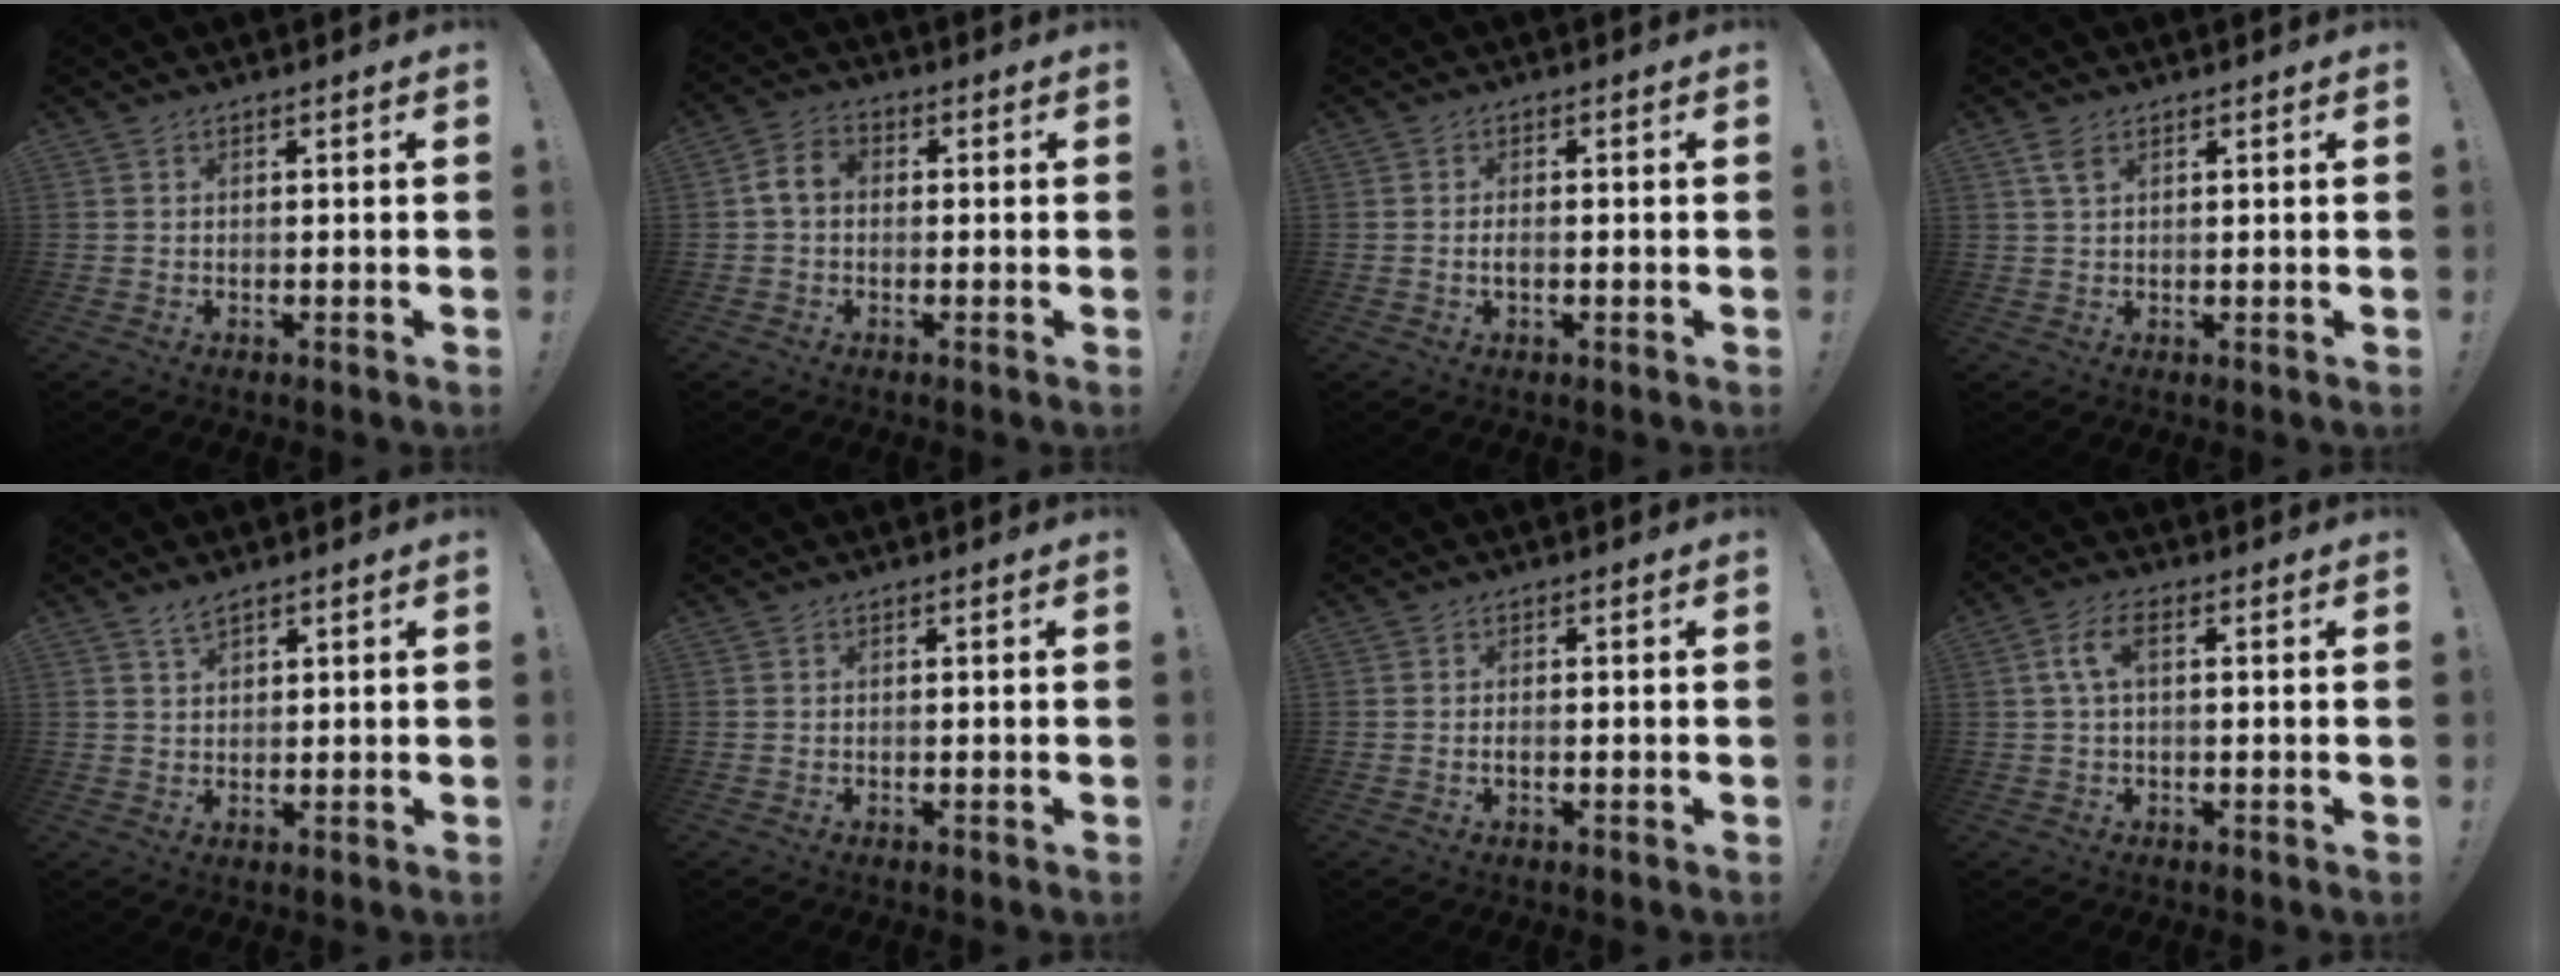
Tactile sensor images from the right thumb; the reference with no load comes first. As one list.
[{"total": 5.9, "force": [-0.1, 4.1, 4.3], "torque": [-0.086, 0.020, 0.002]}, {"total": 2.0, "force": [-0.6, 0.8, 1.7], "torque": [-0.031, 0.005, -0.011]}, {"total": 3.7, "force": [1.9, 1.8, 2.6], "torque": [-0.051, -0.002, 0.036]}, {"total": 3.2, "force": [2.5, 1.4, 1.5], "torque": [-0.020, -0.013, 0.044]}, {"total": 0.0}, {"total": 1.0, "force": [-0.4, 0.3, 0.8], "torque": [-0.017, 0.002, -0.008]}, {"total": 6.2, "force": [1.2, 2.8, 5.4], "torque": [-0.119, 0.007, 0.022]}]